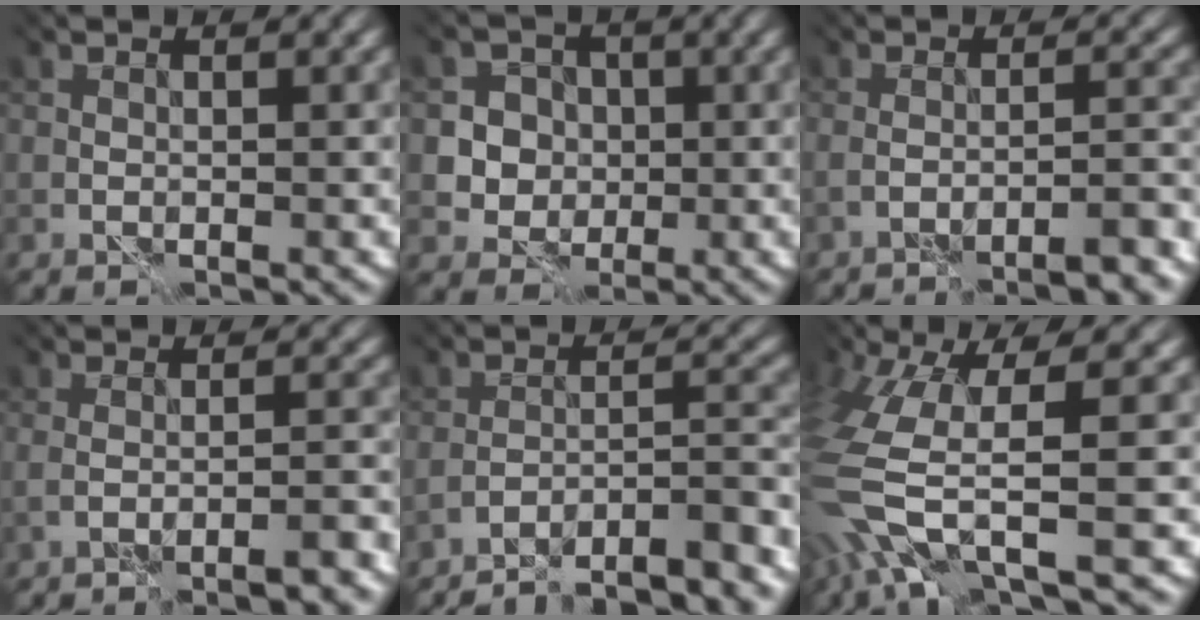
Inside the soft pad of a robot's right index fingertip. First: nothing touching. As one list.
[{"total": 4.6, "force": [0.5, 4.4, 1.1], "torque": [-0.016, 0.010, 0.007]}, {"total": 3.8, "force": [-2.9, 0.0, 2.4], "torque": [-0.028, 0.001, -0.051]}, {"total": 3.5, "force": [-2.5, 0.0, 2.4], "torque": [-0.029, -0.004, -0.045]}, {"total": 11.3, "force": [-10.5, 1.2, 4.1], "torque": [-0.037, 0.012, -0.140]}, {"total": 7.9, "force": [-3.3, 2.4, 6.8], "torque": [-0.169, -0.018, -0.062]}]